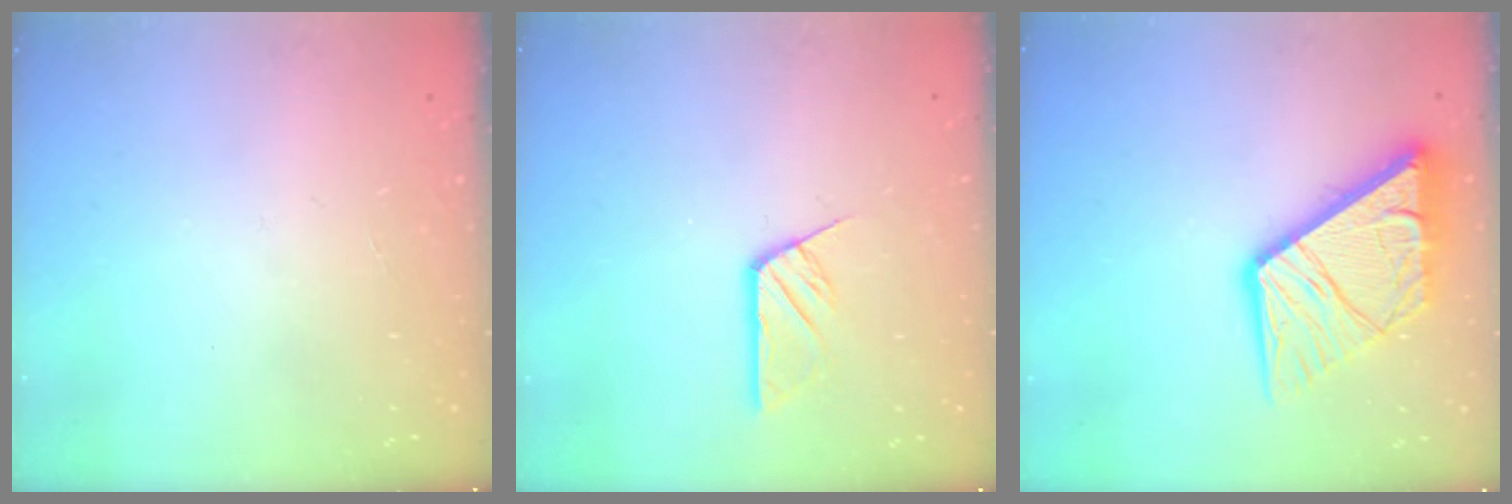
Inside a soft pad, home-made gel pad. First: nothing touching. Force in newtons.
{"total": 6.0, "press": 6.0, "slide": 0.5}
{"total": 17.4, "press": 17.3, "slide": 1.9}